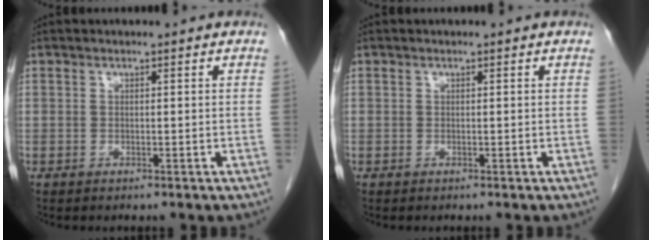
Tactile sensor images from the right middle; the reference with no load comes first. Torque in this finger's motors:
{"motor_torque": [0.23, 0.01, -0.04, 0.01]}